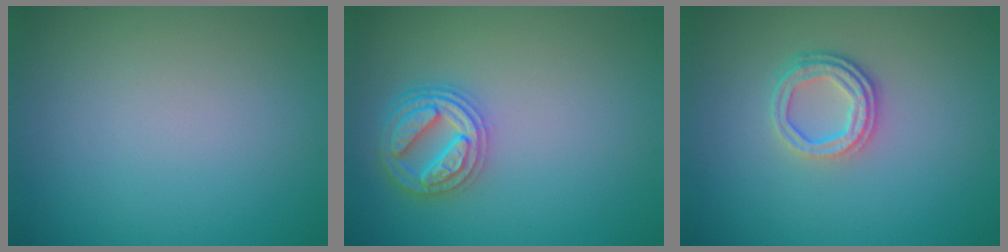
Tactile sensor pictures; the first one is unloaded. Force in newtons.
{"total": 3.9, "press": 3.7, "slide": 1.3}
{"total": 3.1, "press": 2.5, "slide": 1.8}